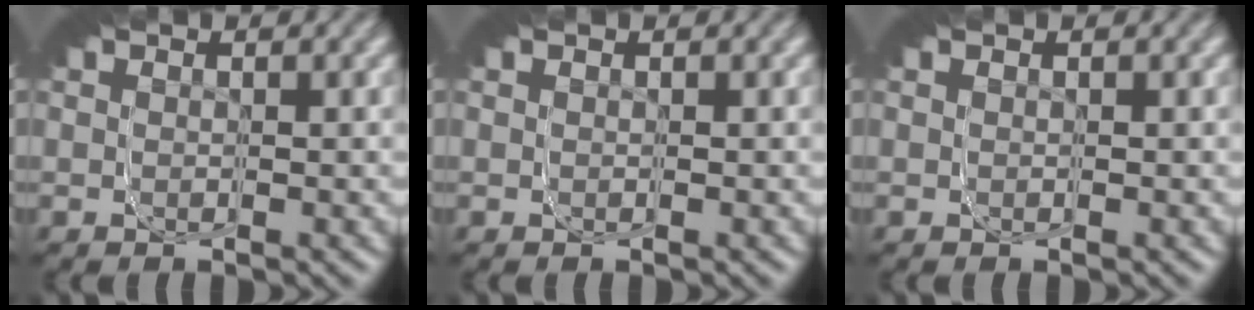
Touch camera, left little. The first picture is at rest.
{"total": 0.0}
{"total": 0.0}